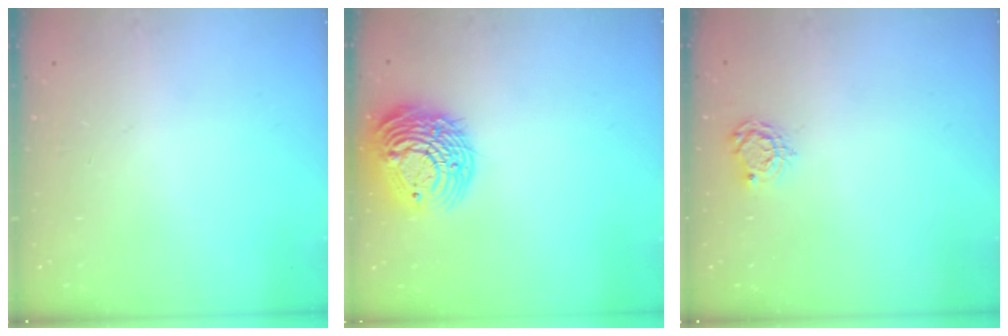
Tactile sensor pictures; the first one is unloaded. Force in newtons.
{"total": 16.0, "press": 15.8, "slide": 2.3}
{"total": 5.0, "press": 5.0, "slide": 0.4}